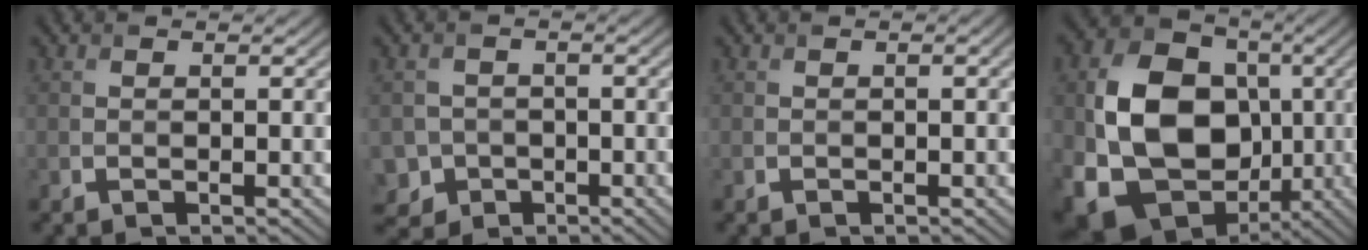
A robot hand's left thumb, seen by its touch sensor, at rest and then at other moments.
{"total": 4.6, "force": [-2.1, 3.9, 1.1], "torque": [-0.027, -0.001, -0.052]}
{"total": 1.0, "force": [0.1, 0.2, 1.0], "torque": [-0.014, 0.005, 0.003]}
{"total": 14.7, "force": [-1.9, 11.2, 9.3], "torque": [-0.188, -0.015, -0.042]}